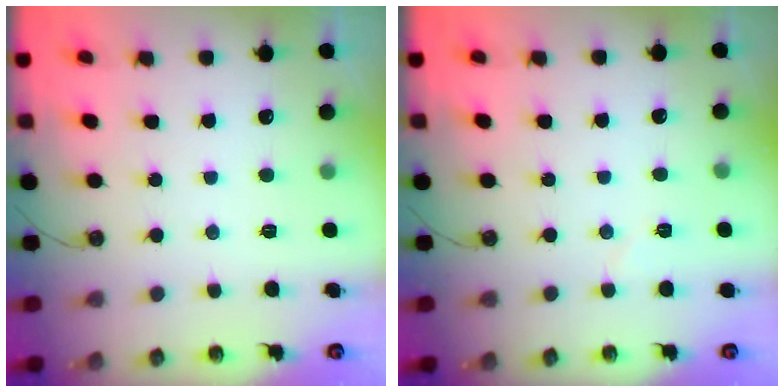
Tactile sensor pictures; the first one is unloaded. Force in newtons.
{"total": 3.0, "press": 2.8, "slide": 1.0}